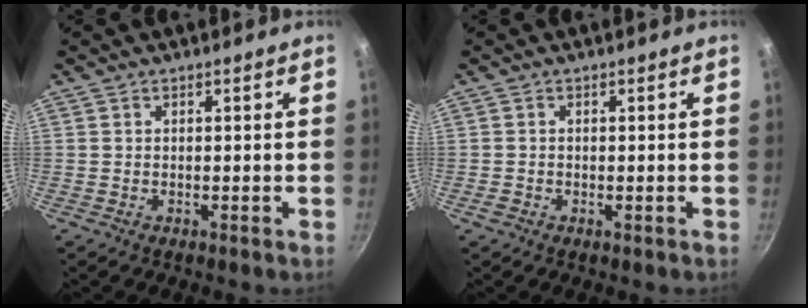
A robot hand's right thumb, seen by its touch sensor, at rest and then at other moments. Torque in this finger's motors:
{"motor_torque": [-0.11, 0.27, -0.11, 0.22, 0.02]}